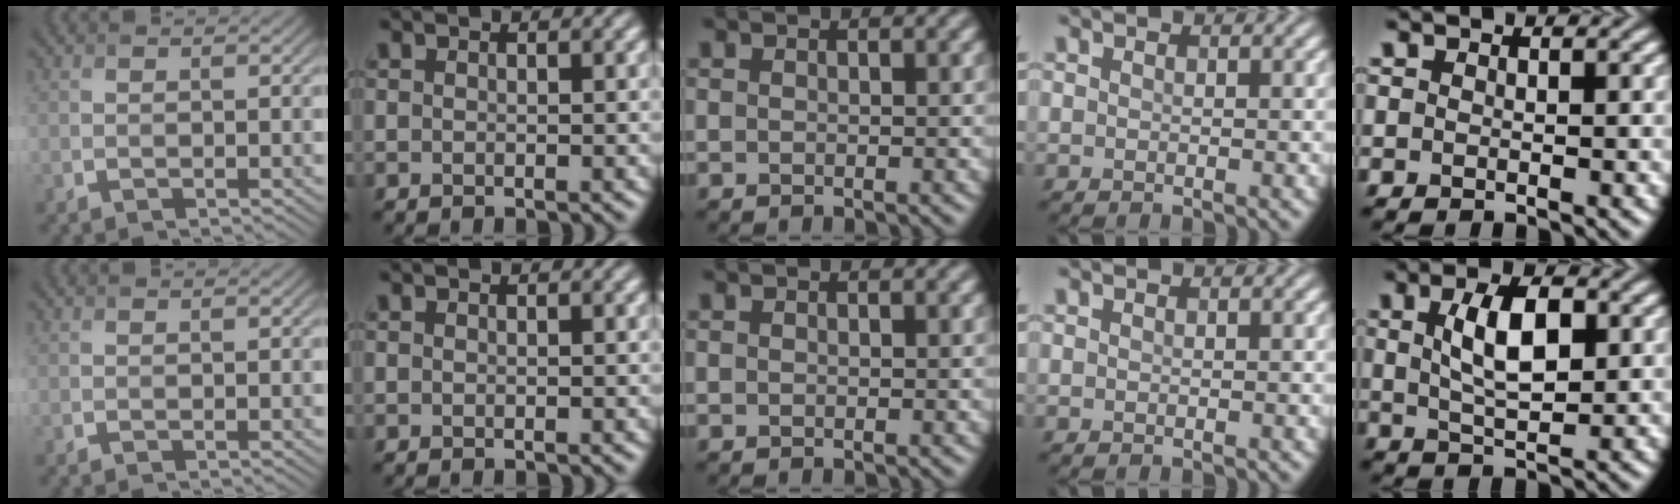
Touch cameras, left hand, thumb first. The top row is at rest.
{"little": {"total": 5.2, "force": [1.2, 2.3, 4.5], "torque": [-0.088, 0.004, 0.022]}}